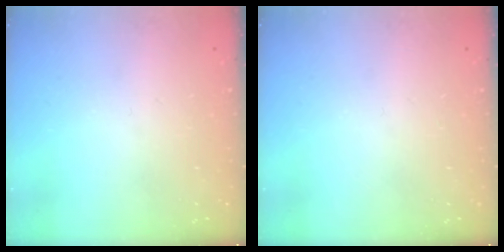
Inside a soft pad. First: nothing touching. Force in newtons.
{"total": 0.0}